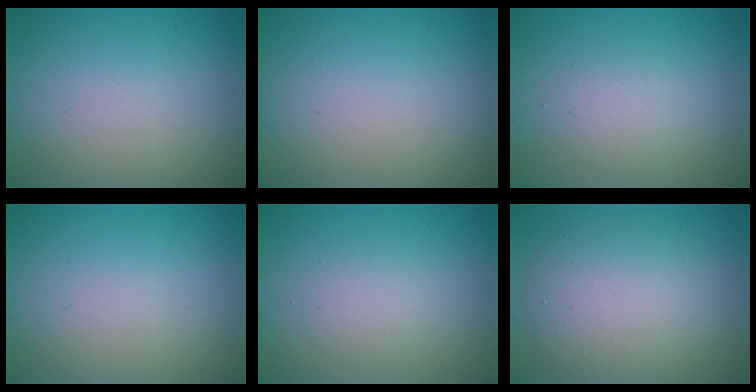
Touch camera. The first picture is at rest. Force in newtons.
{"total": 0.0}
{"total": 1.8, "press": 1.8, "slide": 0.1}
{"total": 0.0}
{"total": 1.5, "press": 1.4, "slide": 0.1}
{"total": 5.8, "press": 5.8, "slide": 0.3}